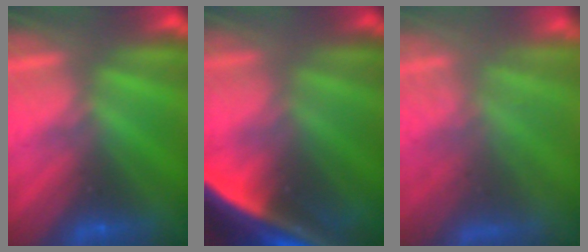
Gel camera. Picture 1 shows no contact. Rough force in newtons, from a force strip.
{"total": 5.7}
{"total": 10.6}